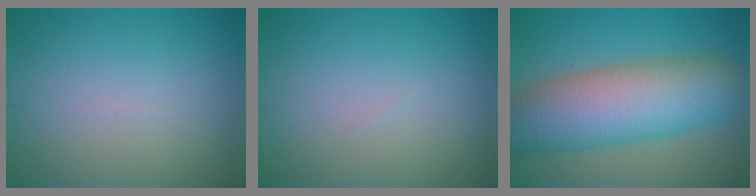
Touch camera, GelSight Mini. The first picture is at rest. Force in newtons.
{"total": 0.0}
{"total": 11.0, "press": 11.0, "slide": 0.7}